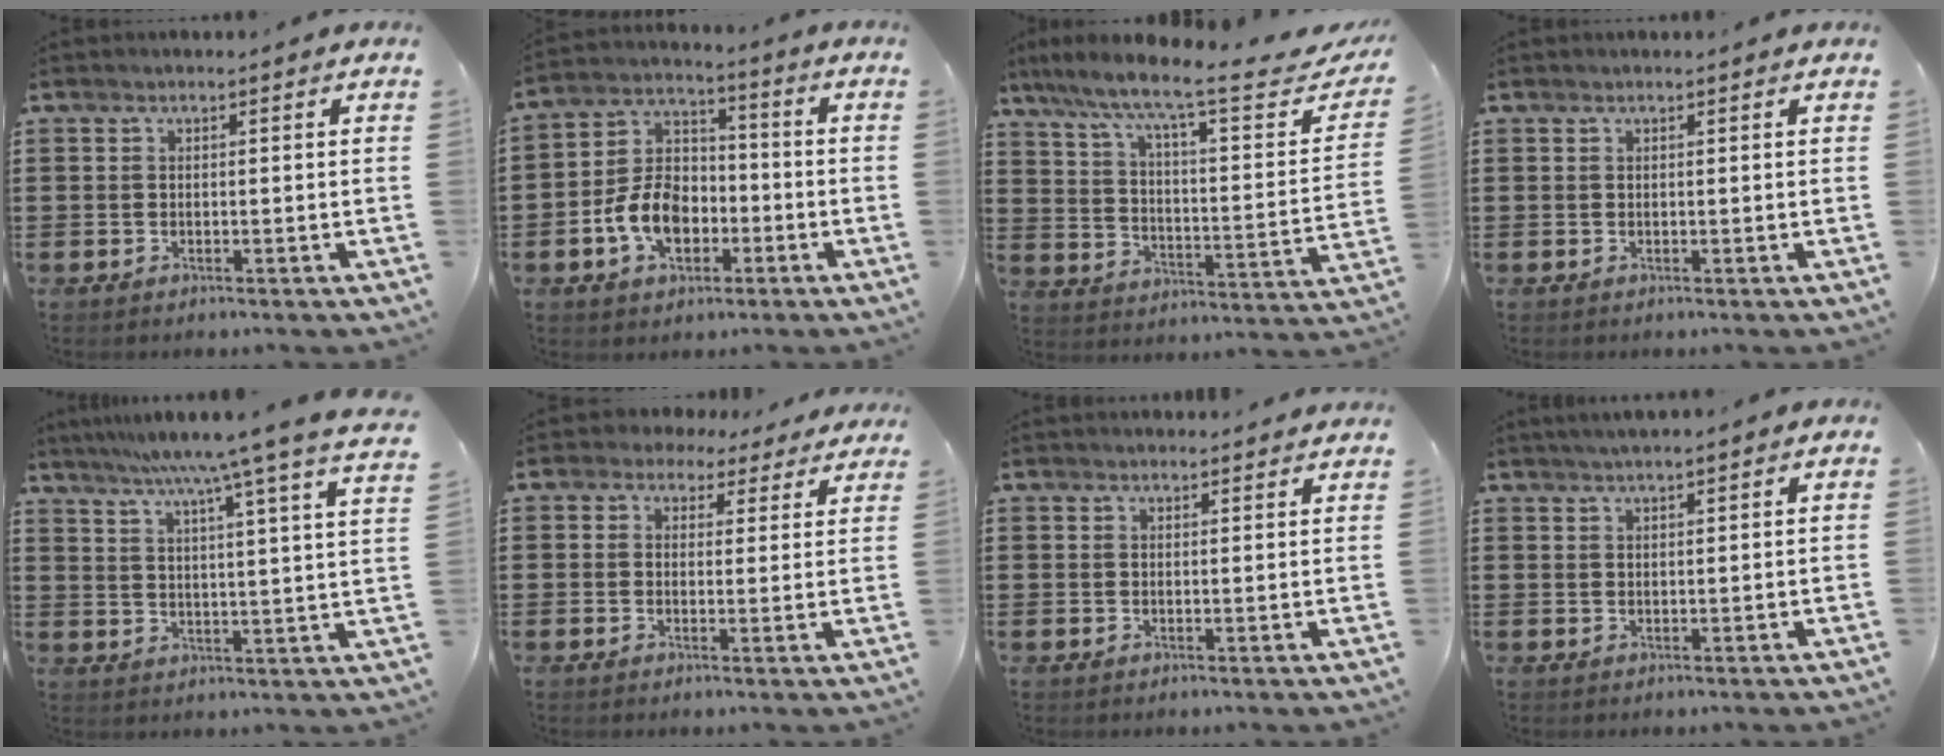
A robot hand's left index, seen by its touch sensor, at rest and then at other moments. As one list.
[{"total": 9.4, "force": [-3.3, 6.5, 5.9], "torque": [-0.146, 0.014, -0.066]}, {"total": 8.7, "force": [6.5, 0.5, 5.7], "torque": [-0.128, -0.048, 0.096]}, {"total": 0.0}, {"total": 8.3, "force": [7.1, -1.8, 4.0], "torque": [-0.096, -0.049, 0.111]}, {"total": 2.8, "force": [2.1, 1.8, 0.4], "torque": [-0.022, 0.002, 0.038]}, {"total": 1.4, "force": [1.4, 0.2, 0.0], "torque": [-0.003, 0.001, 0.027]}, {"total": 1.4, "force": [1.2, -0.1, 0.7], "torque": [-0.013, 0.002, 0.022]}]